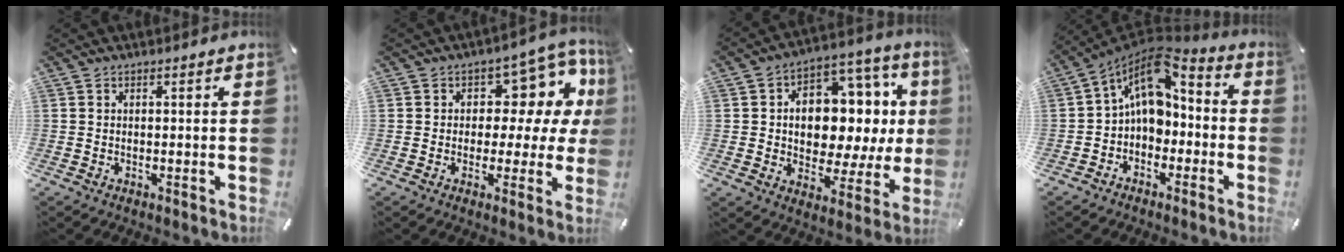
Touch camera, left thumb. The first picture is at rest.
{"total": 10.6, "force": [3.9, 7.5, 6.5], "torque": [-0.077, -0.040, 0.068]}
{"total": 14.5, "force": [1.8, 10.4, 9.9], "torque": [-0.126, -0.026, 0.033]}
{"total": 11.1, "force": [1.7, 8.3, 7.2], "torque": [-0.125, -0.015, 0.032]}